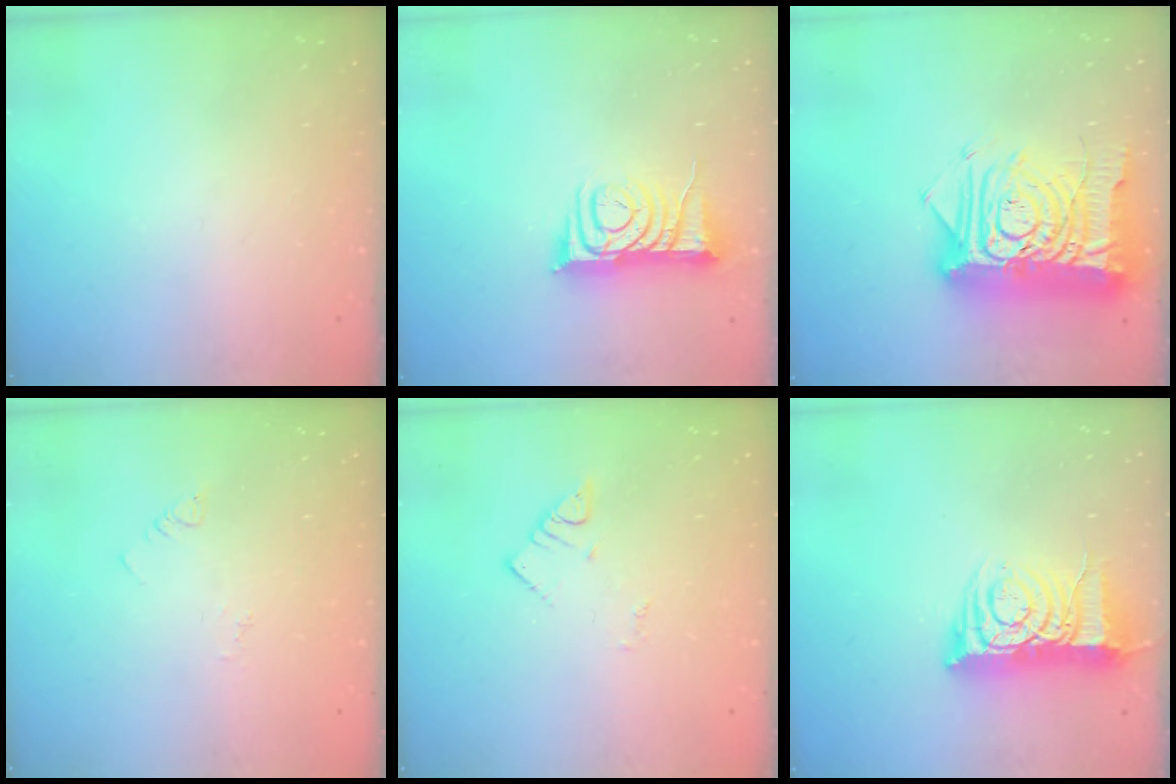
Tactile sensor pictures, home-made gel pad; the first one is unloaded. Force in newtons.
{"total": 8.4, "press": 8.3, "slide": 1.0}
{"total": 24.5, "press": 24.3, "slide": 2.7}
{"total": 2.5, "press": 2.5, "slide": 0.4}
{"total": 2.7, "press": 2.7, "slide": 0.4}
{"total": 11.7, "press": 11.6, "slide": 1.0}